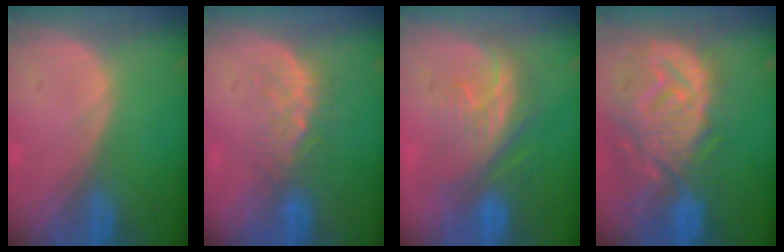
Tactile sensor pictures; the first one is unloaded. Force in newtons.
{"total": 4.8, "press": 4.3, "slide": 2.1}
{"total": 8.4, "press": 8.1, "slide": 1.9}
{"total": 13.4, "press": 11.7, "slide": 6.6}